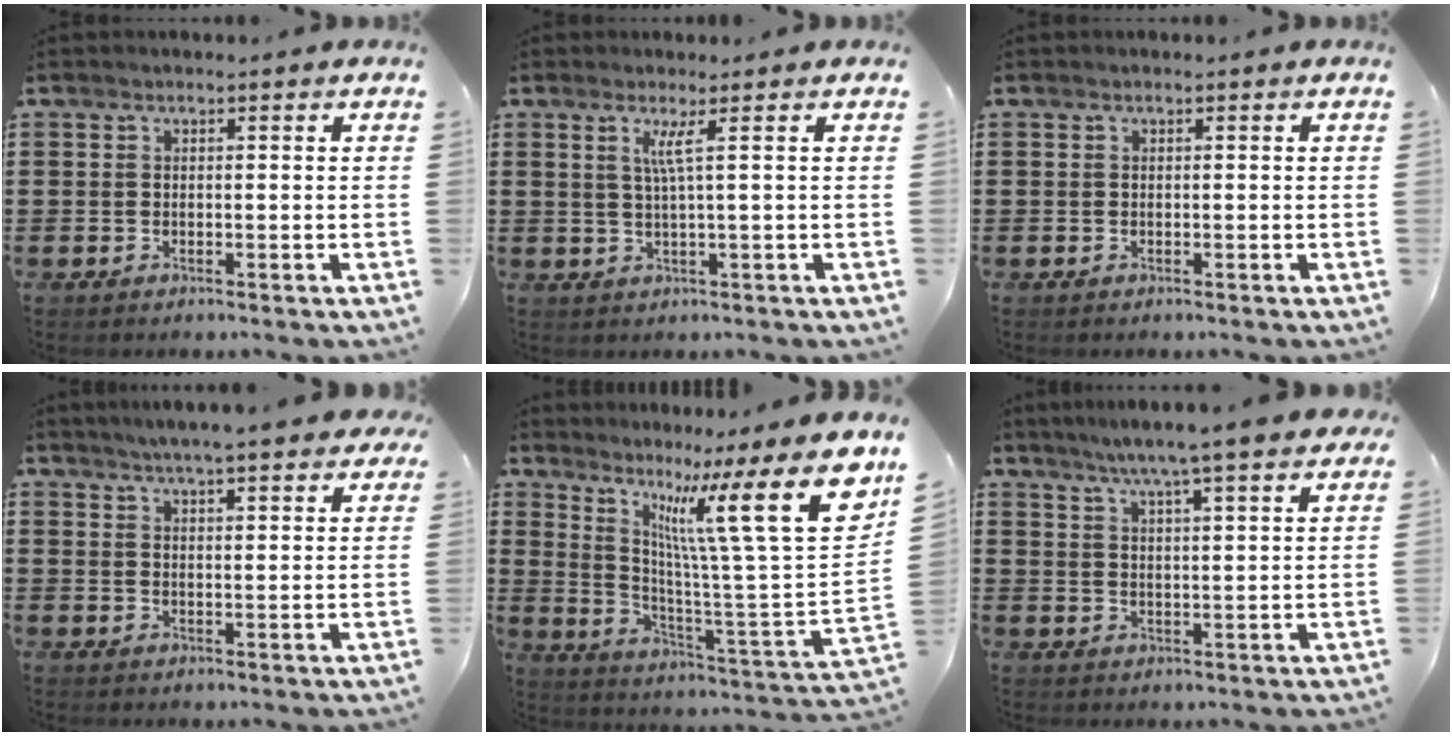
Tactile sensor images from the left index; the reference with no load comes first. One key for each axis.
{"total": 3.1, "fx": 1.0, "fy": -0.5, "fz": 2.9, "tx": -0.059, "ty": -0.006, "tz": 0.015}
{"total": 0.0}
{"total": 4.2, "fx": 3.9, "fy": 0.2, "fz": 1.4, "tx": -0.042, "ty": -0.009, "tz": 0.069}
{"total": 18.9, "fx": 9.0, "fy": 2.3, "fz": 16.5, "tx": -0.281, "ty": -0.065, "tz": 0.131}
{"total": 6.0, "fx": 5.1, "fy": -0.3, "fz": 3.1, "tx": -0.076, "ty": -0.021, "tz": 0.086}